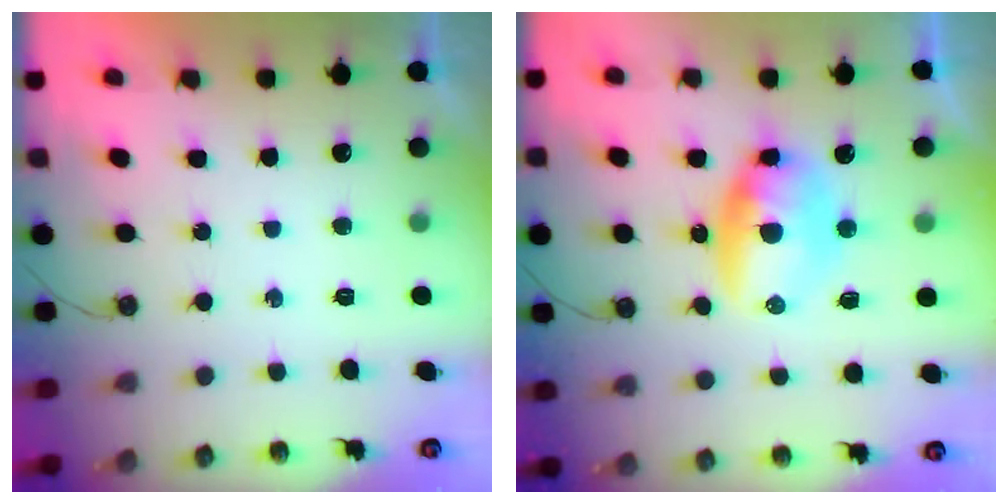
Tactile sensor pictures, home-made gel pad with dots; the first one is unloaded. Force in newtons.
{"total": 10.3, "press": 10.0, "slide": 2.7}